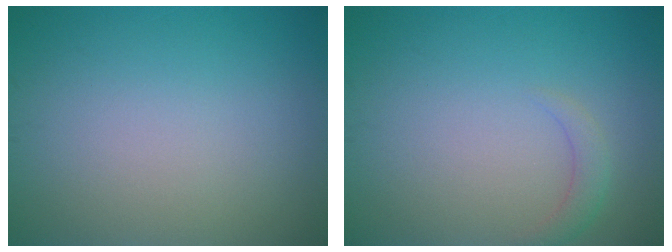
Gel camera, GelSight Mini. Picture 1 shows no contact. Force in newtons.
{"total": 1.4, "press": 1.4, "slide": 0.2}